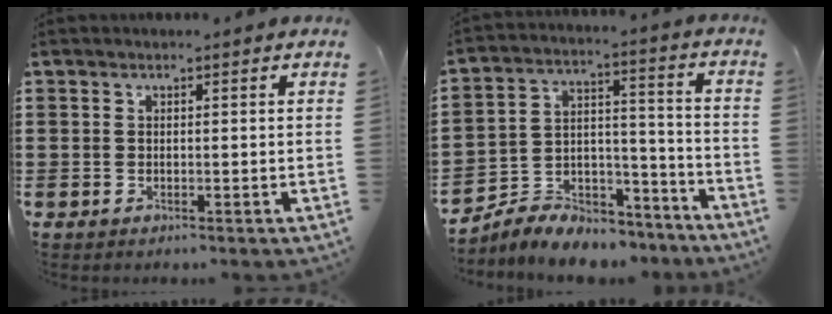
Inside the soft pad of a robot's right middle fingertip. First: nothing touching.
{"total": 6.4, "force": [-6.1, 1.7, 0.2], "torque": [-0.005, 0.013, -0.124]}